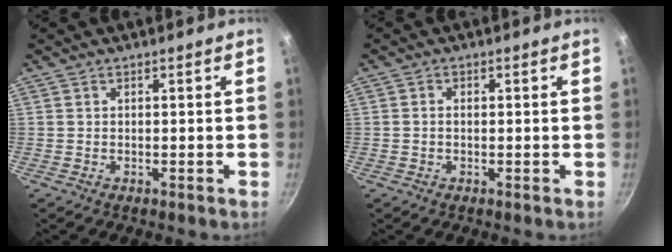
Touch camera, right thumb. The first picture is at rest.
{"total": 1.2, "force": [-0.1, 0.8, 0.8], "torque": [-0.015, 0.004, -0.003]}